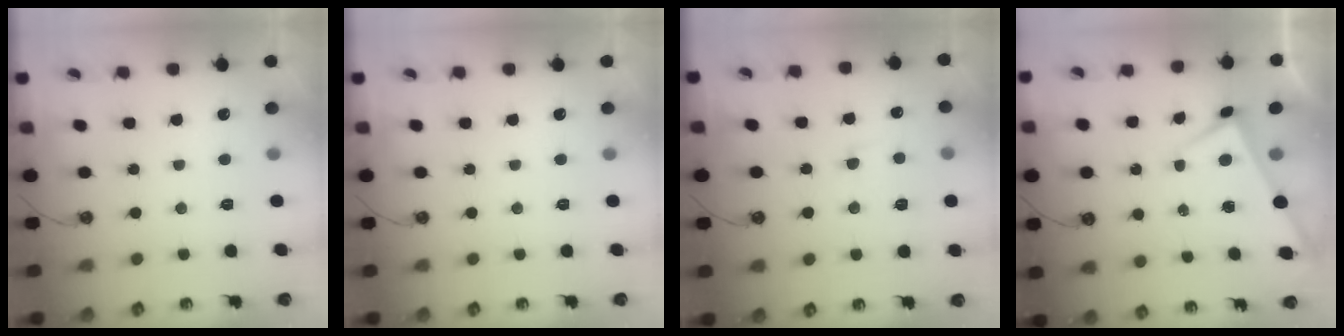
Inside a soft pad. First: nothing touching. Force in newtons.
{"total": 0.0}
{"total": 2.1, "press": 2.0, "slide": 0.8}
{"total": 1.8, "press": 1.8, "slide": 0.2}